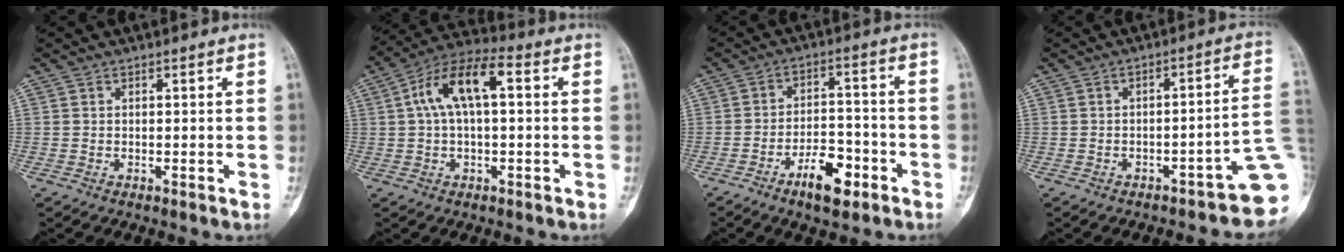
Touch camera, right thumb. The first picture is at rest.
{"total": 11.5, "force": [2.2, 5.0, 10.1], "torque": [-0.192, 0.040, 0.031]}
{"total": 8.5, "force": [-4.9, 3.6, 5.9], "torque": [-0.084, 0.032, -0.079]}
{"total": 10.2, "force": [-4.6, 2.4, 8.8], "torque": [-0.085, 0.053, -0.058]}